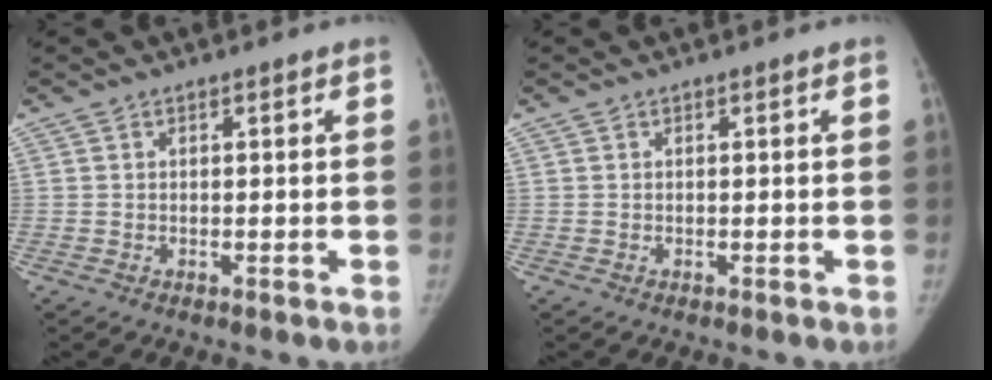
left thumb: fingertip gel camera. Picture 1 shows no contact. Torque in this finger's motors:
{"motor_torque": [0.00, 0.00, 0.24, -0.12, 0.00]}